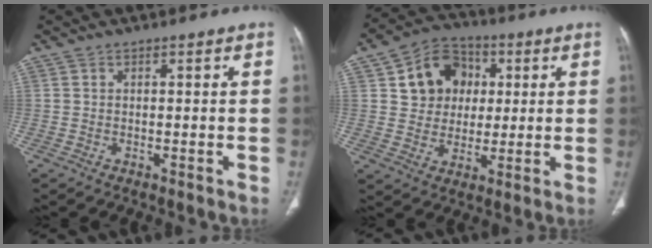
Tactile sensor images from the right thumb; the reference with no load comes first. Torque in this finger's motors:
{"motor_torque": [-0.26, 0.67, 0.17, -0.01, 0.08]}